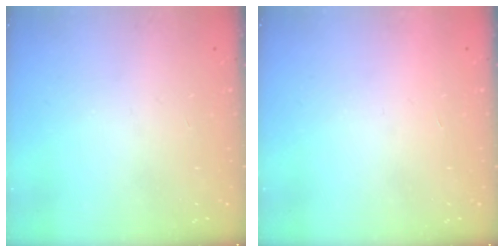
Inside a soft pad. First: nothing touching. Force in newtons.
{"total": 1.7, "press": 1.7, "slide": 0.1}